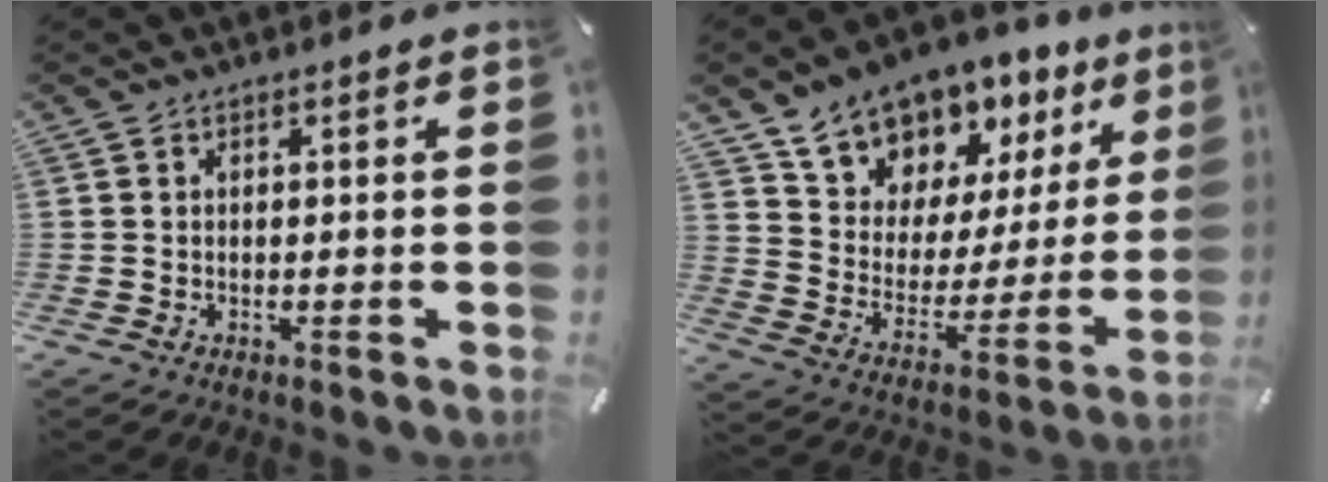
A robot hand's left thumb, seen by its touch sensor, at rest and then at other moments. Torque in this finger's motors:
{"motor_torque": [3.01, 2.00, 1.62, -1.15, 0.50]}